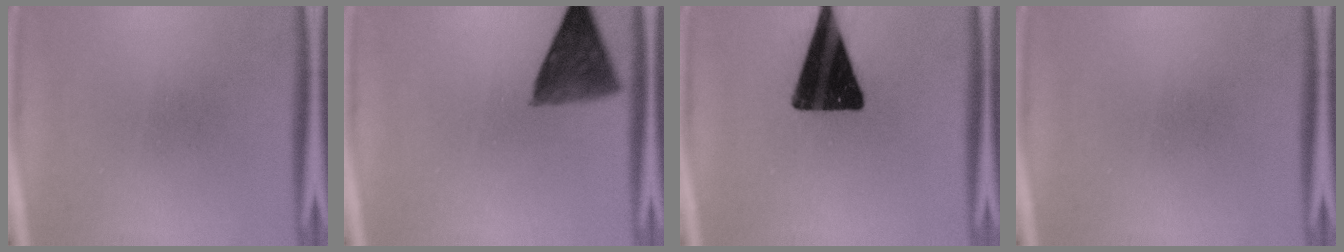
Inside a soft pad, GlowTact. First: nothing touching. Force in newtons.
{"total": 8.6}
{"total": 18.7}
{"total": 0.0}